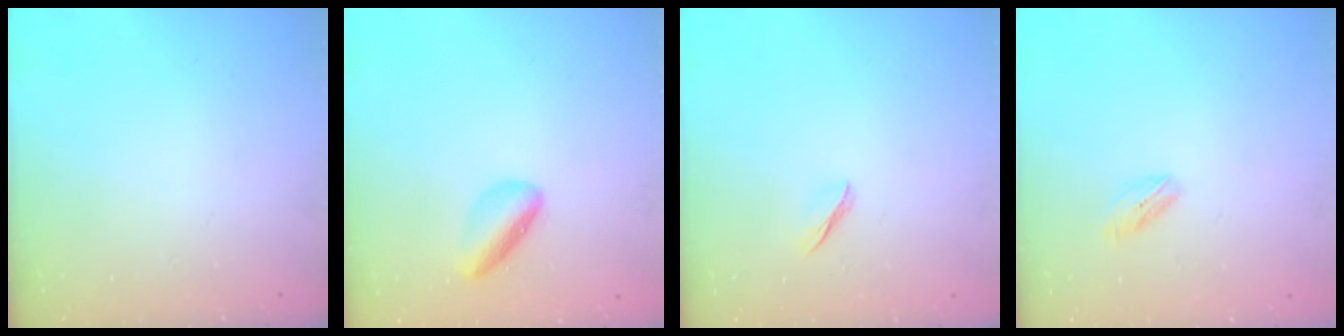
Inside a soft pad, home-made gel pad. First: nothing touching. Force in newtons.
{"total": 3.9, "press": 3.8, "slide": 1.0}
{"total": 1.7, "press": 1.6, "slide": 0.5}
{"total": 3.5, "press": 3.4, "slide": 0.9}